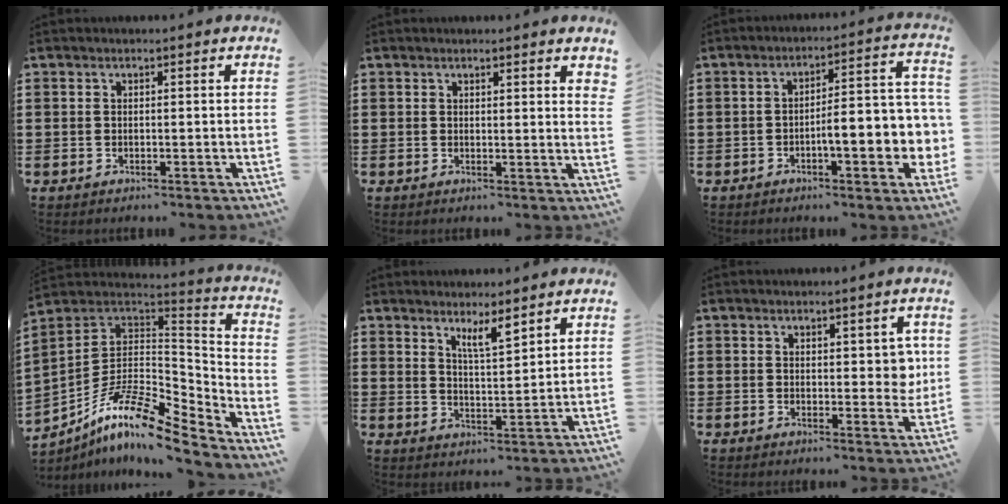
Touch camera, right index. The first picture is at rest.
{"total": 1.3, "force": [1.2, 0.1, 0.6], "torque": [-0.006, -0.001, 0.020]}
{"total": 7.9, "force": [-2.4, 1.9, 7.3], "torque": [-0.098, -0.022, -0.047]}
{"total": 12.4, "force": [-8.2, 3.5, 8.7], "torque": [-0.179, 0.007, -0.160]}
{"total": 4.3, "force": [3.4, 0.7, 2.5], "torque": [-0.040, -0.011, 0.057]}
{"total": 3.1, "force": [1.3, 1.7, 2.3], "torque": [-0.021, -0.002, 0.017]}